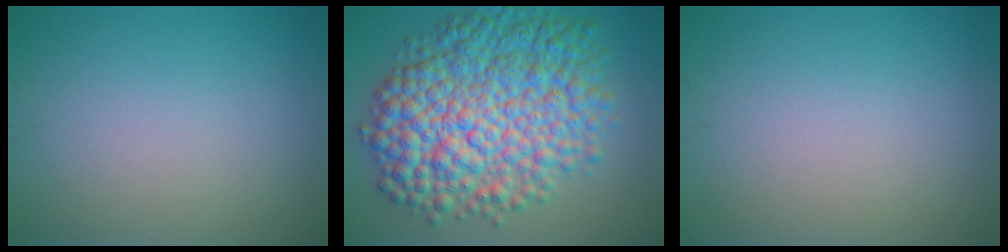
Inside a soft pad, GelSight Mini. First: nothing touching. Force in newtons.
{"total": 12.0, "press": 12.0, "slide": 0.1}
{"total": 0.0}